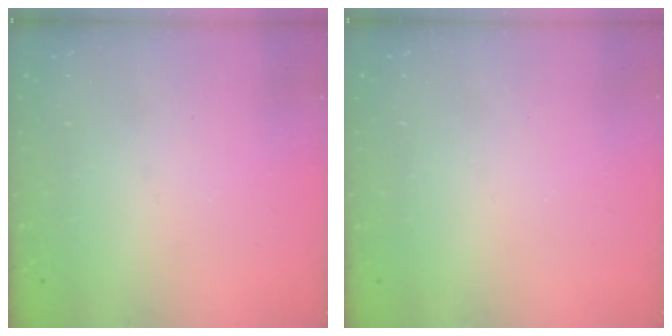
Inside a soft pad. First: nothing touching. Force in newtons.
{"total": 0.0}